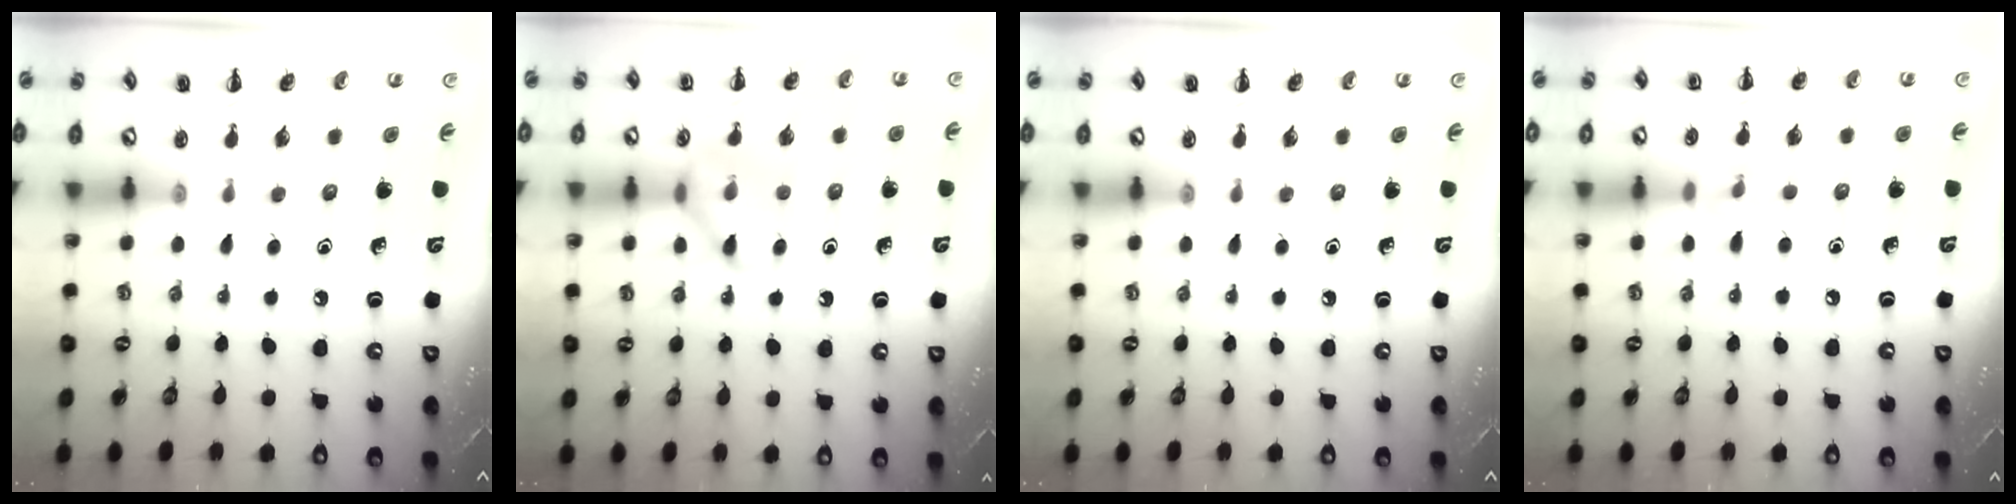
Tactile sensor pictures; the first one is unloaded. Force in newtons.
{"total": 9.5, "press": 9.5, "slide": 0.2}
{"total": 0.0}
{"total": 5.7, "press": 5.4, "slide": 1.9}